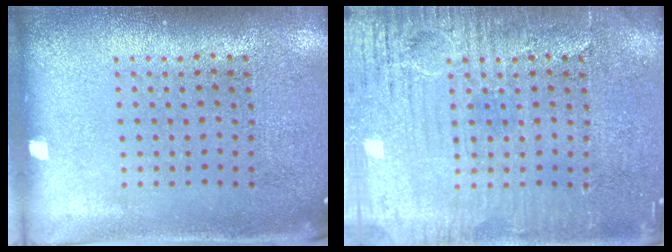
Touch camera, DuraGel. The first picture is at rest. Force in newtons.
{"total": 4.4, "press": 4.4, "slide": 0.4}